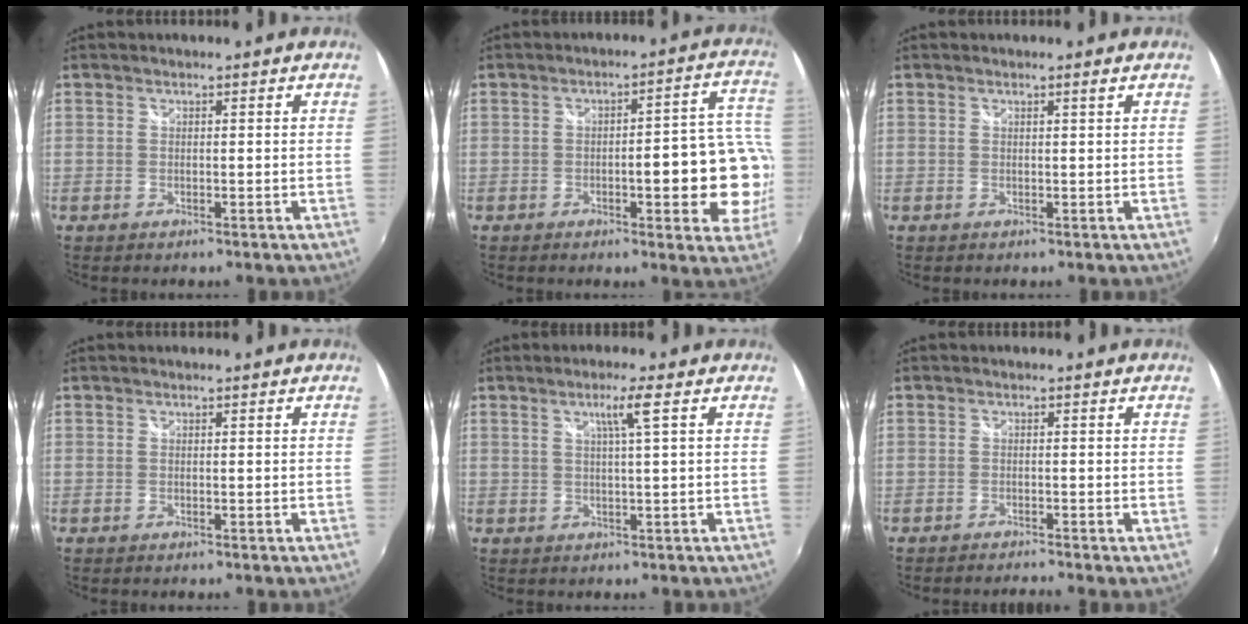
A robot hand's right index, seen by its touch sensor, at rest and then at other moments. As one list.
[{"total": 14.6, "force": [-3.3, 4.0, 13.7], "torque": [-0.172, 0.014, -0.039]}, {"total": 0.6, "force": [0.3, -0.2, 0.4], "torque": [-0.008, -0.002, 0.004]}, {"total": 0.0}, {"total": 3.7, "force": [1.4, -0.8, 3.3], "torque": [-0.060, -0.001, 0.026]}, {"total": 2.0, "force": [-1.9, -0.4, 0.3], "torque": [-0.011, -0.010, -0.038]}]